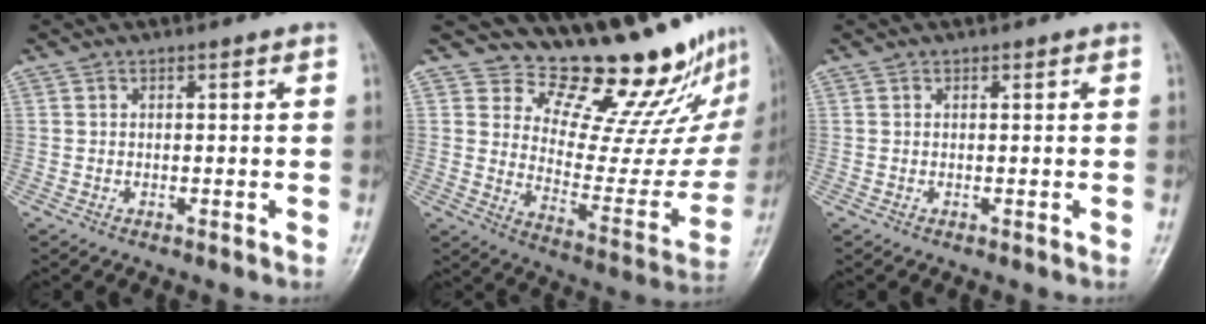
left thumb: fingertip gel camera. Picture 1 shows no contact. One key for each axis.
{"total": 19.7, "fx": 17.0, "fy": 5.9, "fz": 8.1, "tx": -0.058, "ty": -0.158, "tz": 0.233}
{"total": 0.0}